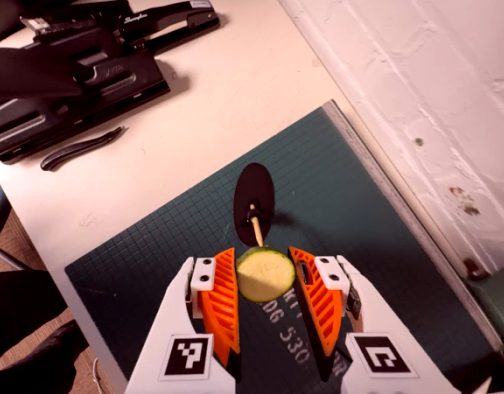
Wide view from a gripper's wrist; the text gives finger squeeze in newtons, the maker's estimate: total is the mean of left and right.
{"total": 8.6, "left": 8.4, "right": 8.8}